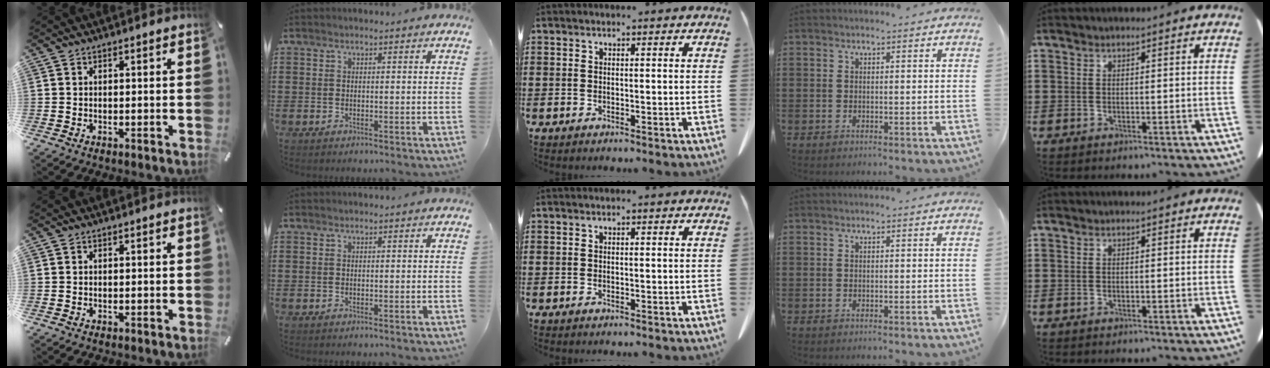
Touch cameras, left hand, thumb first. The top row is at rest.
{}